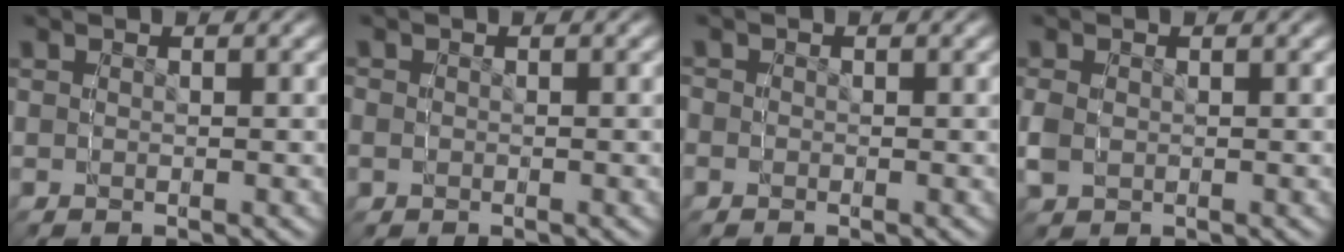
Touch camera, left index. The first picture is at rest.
{"total": 1.3, "force": [-0.4, 1.1, -0.4], "torque": [-0.006, -0.016, 0.000]}
{"total": 1.4, "force": [-0.7, 1.0, -0.5], "torque": [0.000, -0.016, -0.007]}
{"total": 0.0}